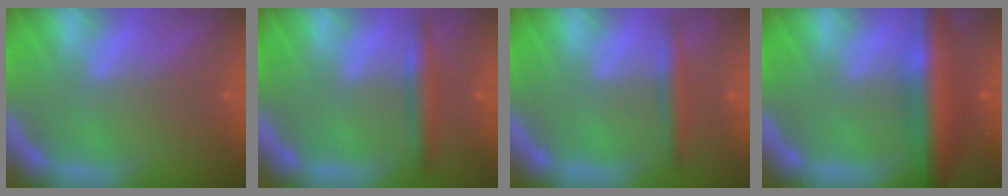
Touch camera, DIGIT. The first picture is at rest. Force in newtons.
{"total": 3.0}
{"total": 2.4}
{"total": 7.5}